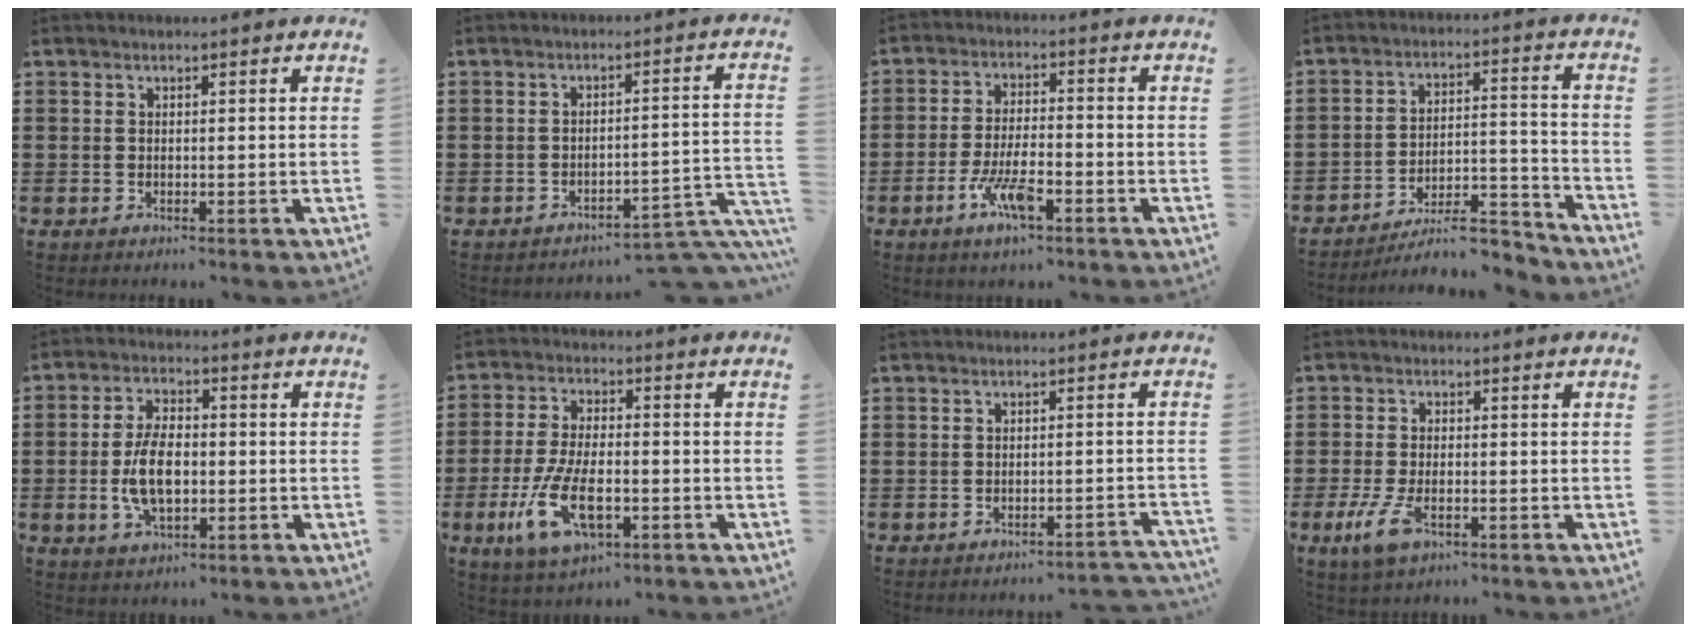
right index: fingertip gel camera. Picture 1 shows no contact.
{"total": 4.2, "force": [-3.8, 0.1, 1.7], "torque": [-0.032, -0.007, -0.078]}
{"total": 7.0, "force": [-3.6, 2.0, 5.6], "torque": [-0.130, -0.008, -0.070]}
{"total": 9.0, "force": [-7.8, 1.9, 4.1], "torque": [-0.051, 0.028, -0.145]}
{"total": 7.7, "force": [-1.1, 3.9, 6.6], "torque": [-0.143, 0.000, -0.024]}
{"total": 10.2, "force": [-3.6, 4.7, 8.4], "torque": [-0.190, -0.010, -0.066]}
{"total": 1.8, "force": [-1.7, 0.0, 0.5], "torque": [-0.014, 0.000, -0.037]}
{"total": 5.0, "force": [-2.1, 2.0, 4.0], "torque": [-0.101, -0.011, -0.045]}